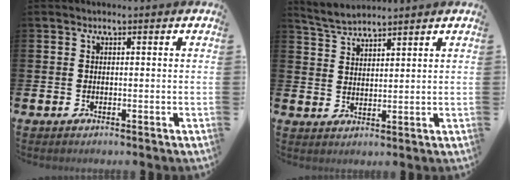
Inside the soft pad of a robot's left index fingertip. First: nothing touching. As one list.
[{"total": 3.6, "force": [3.6, 0.0, 0.2], "torque": [-0.023, -0.013, 0.066]}]